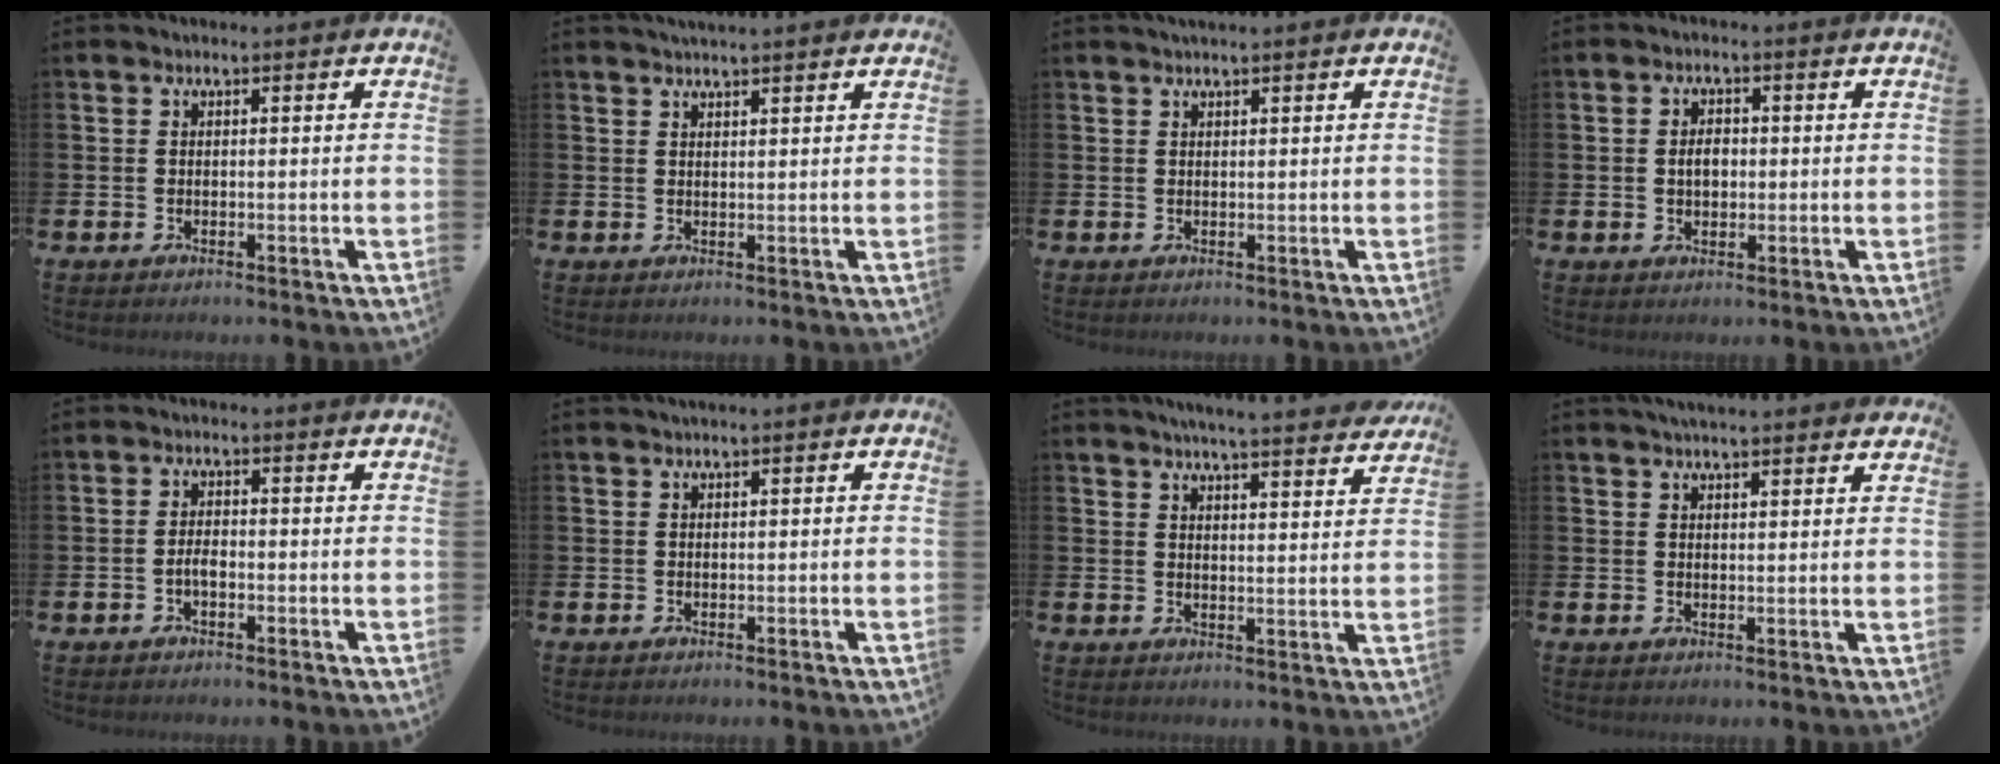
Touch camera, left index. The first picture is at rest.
{"total": 2.1, "force": [2.1, -0.1, 0.6], "torque": [-0.009, -0.005, 0.036]}
{"total": 1.1, "force": [0.9, 0.0, 0.6], "torque": [-0.006, 0.000, 0.015]}
{"total": 2.6, "force": [0.1, 1.8, 1.9], "torque": [-0.017, -0.001, -0.004]}
{"total": 2.0, "force": [-0.7, 0.9, 1.6], "torque": [-0.026, 0.001, -0.014]}
{"total": 0.6, "force": [0.3, 0.0, 0.5], "torque": [-0.004, 0.000, 0.003]}
{"total": 5.2, "force": [5.1, -0.5, 1.2], "torque": [-0.025, -0.032, 0.087]}
{"total": 3.0, "force": [2.9, -0.1, 0.8], "torque": [-0.015, -0.010, 0.052]}